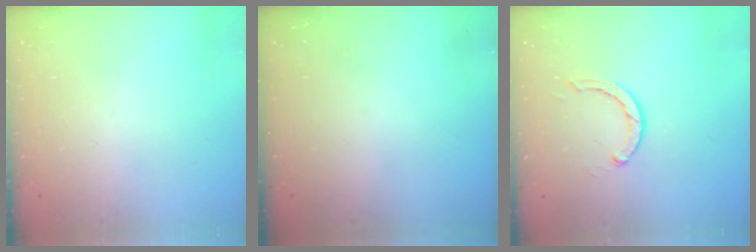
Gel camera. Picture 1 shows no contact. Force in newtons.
{"total": 0.0}
{"total": 2.9, "press": 2.9, "slide": 0.4}